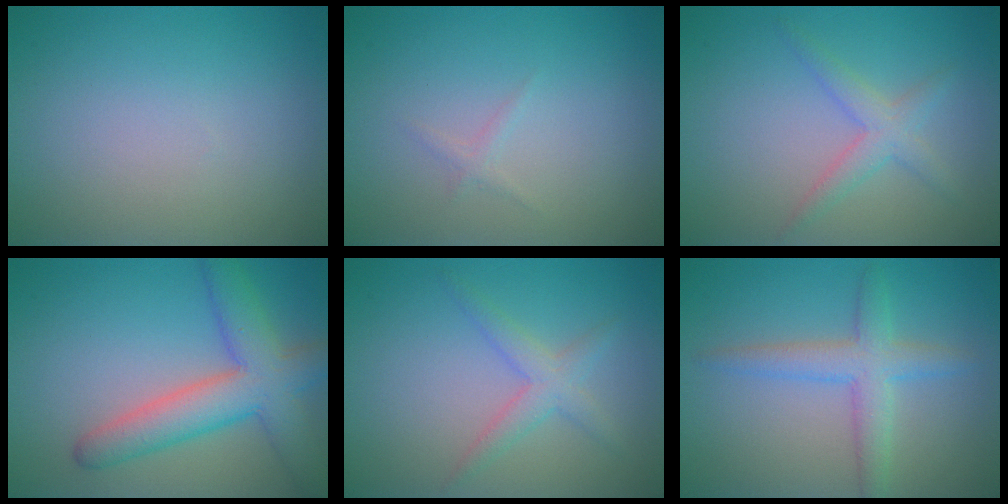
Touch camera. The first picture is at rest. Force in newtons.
{"total": 0.7, "press": 0.7, "slide": 0.1}
{"total": 2.3, "press": 2.3, "slide": 0.1}
{"total": 6.6, "press": 6.6, "slide": 0.3}
{"total": 2.3, "press": 2.3, "slide": 0.1}
{"total": 3.5, "press": 3.5, "slide": 0.2}